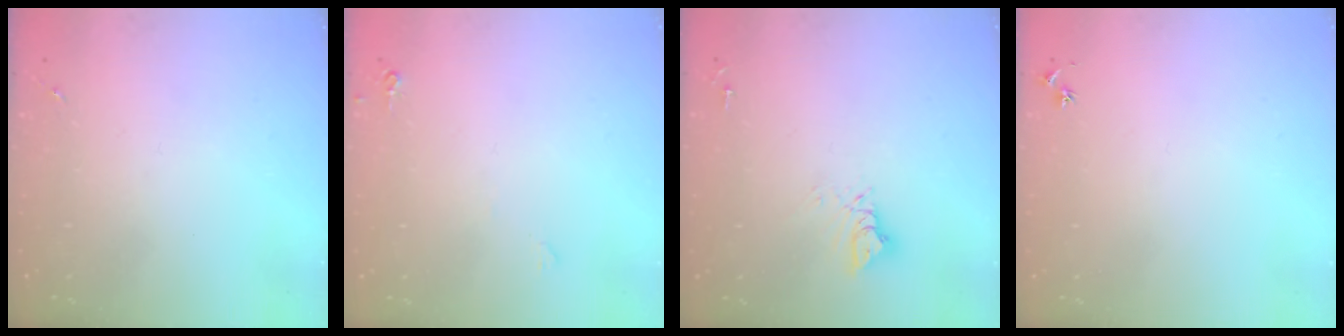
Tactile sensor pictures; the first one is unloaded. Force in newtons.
{"total": 3.8, "press": 3.8, "slide": 0.6}
{"total": 7.3, "press": 7.3, "slide": 0.7}
{"total": 2.5, "press": 2.5, "slide": 0.3}